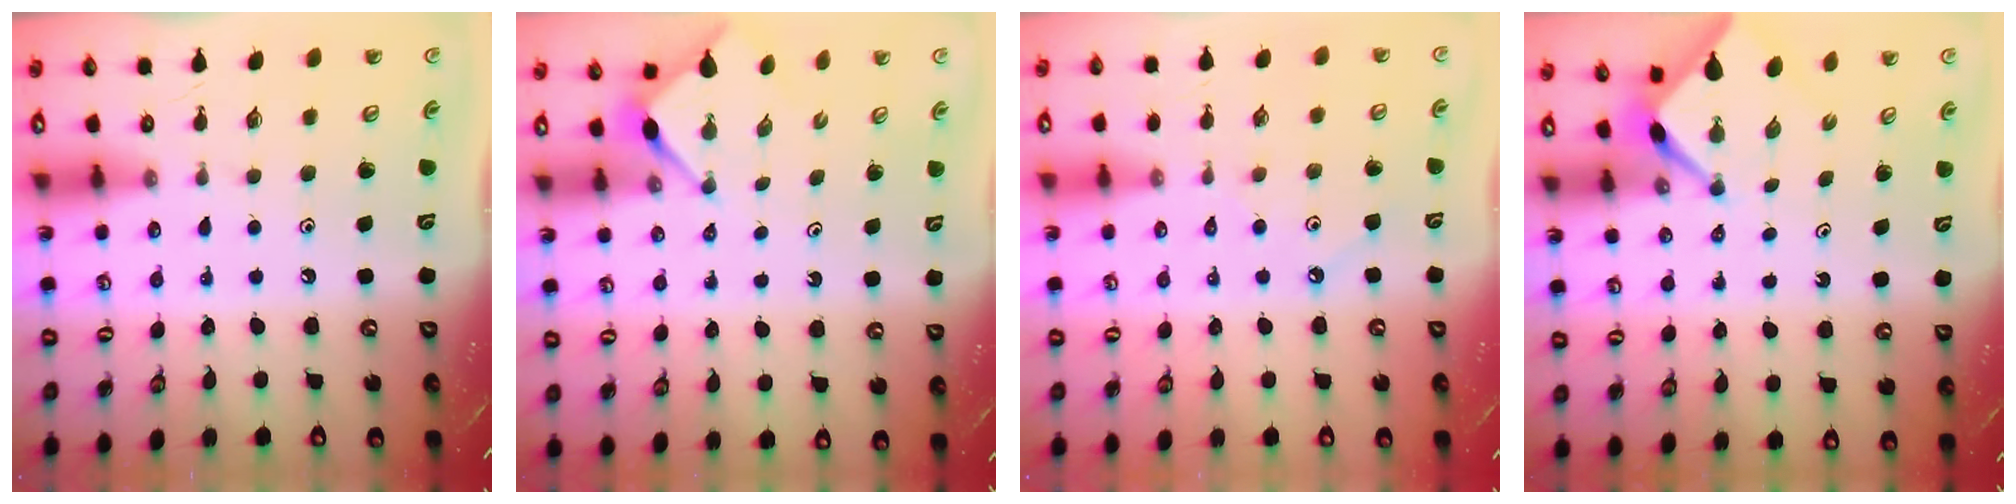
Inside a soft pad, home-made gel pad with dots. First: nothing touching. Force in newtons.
{"total": 2.9, "press": 2.9, "slide": 0.1}
{"total": 2.9, "press": 2.9, "slide": 0.4}
{"total": 2.4, "press": 2.4, "slide": 0.3}